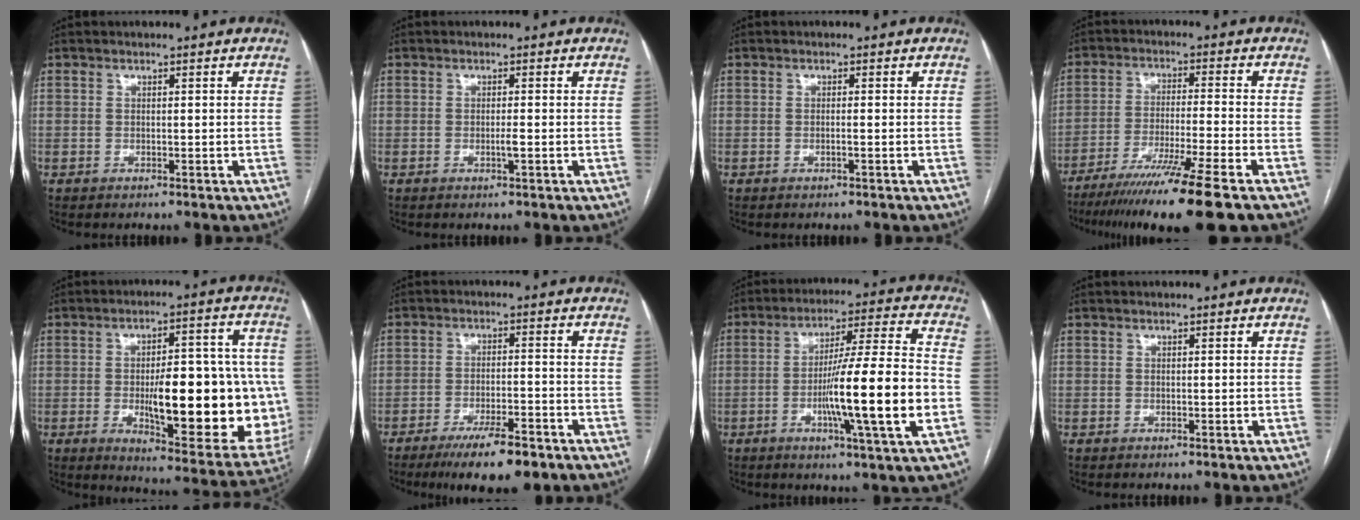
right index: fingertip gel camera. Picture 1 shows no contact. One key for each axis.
{"total": 1.2, "fx": -0.3, "fy": 0.0, "fz": 1.2, "tx": -0.026, "ty": -0.003, "tz": -0.005}
{"total": 0.7, "fx": -0.2, "fy": -0.1, "fz": 0.6, "tx": -0.014, "ty": 0.000, "tz": -0.003}
{"total": 14.7, "fx": -10.9, "fy": -1.8, "fz": 9.7, "tx": -0.158, "ty": -0.047, "tz": -0.176}
{"total": 22.8, "fx": -2.8, "fy": 6.6, "fz": 21.7, "tx": -0.237, "ty": 0.013, "tz": -0.017}
{"total": 9.6, "fx": -6.7, "fy": 1.9, "fz": 6.6, "tx": -0.106, "ty": -0.015, "tz": -0.107}
{"total": 16.9, "fx": -4.0, "fy": -0.4, "fz": 16.4, "tx": -0.273, "ty": -0.005, "tz": -0.068}
{"total": 0.0}